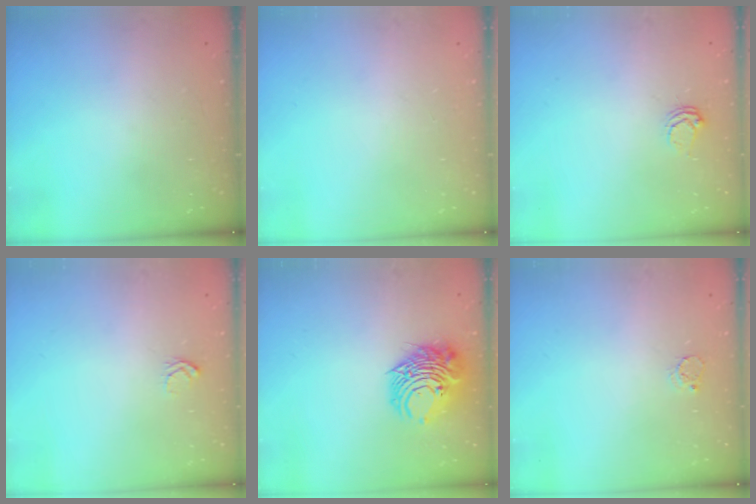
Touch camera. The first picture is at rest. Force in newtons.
{"total": 0.0}
{"total": 3.6, "press": 3.6, "slide": 0.5}
{"total": 3.3, "press": 3.2, "slide": 0.4}
{"total": 9.8, "press": 9.7, "slide": 1.4}
{"total": 3.4, "press": 3.4, "slide": 0.3}